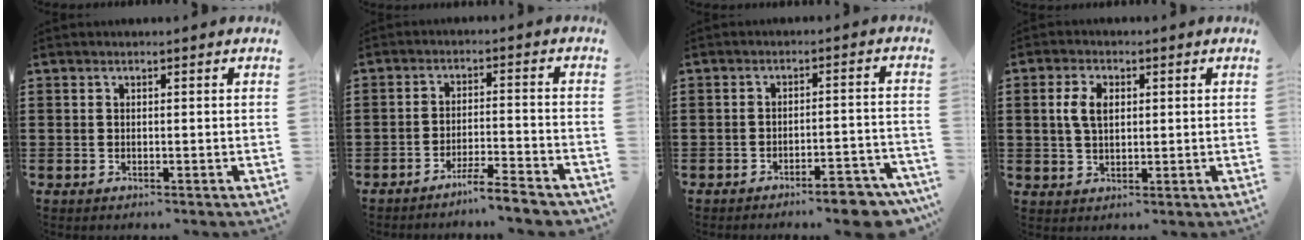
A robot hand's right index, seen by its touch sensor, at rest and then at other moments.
{"total": 5.1, "force": [-4.7, -0.3, 2.0], "torque": [-0.039, -0.012, -0.091]}
{"total": 5.5, "force": [-4.8, 0.3, 2.6], "torque": [-0.040, -0.004, -0.088]}
{"total": 4.5, "force": [0.9, 2.7, 3.5], "torque": [-0.083, 0.009, 0.012]}